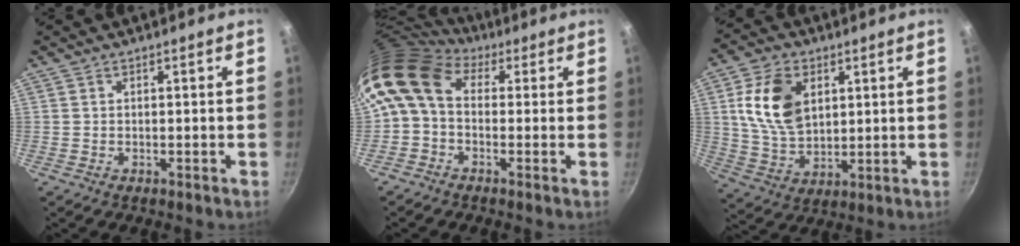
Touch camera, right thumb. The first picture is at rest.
{"total": 9.6, "force": [1.4, 6.9, 6.6], "torque": [-0.121, 0.025, 0.001]}
{"total": 13.3, "force": [3.7, 8.8, 9.3], "torque": [-0.155, -0.015, 0.075]}